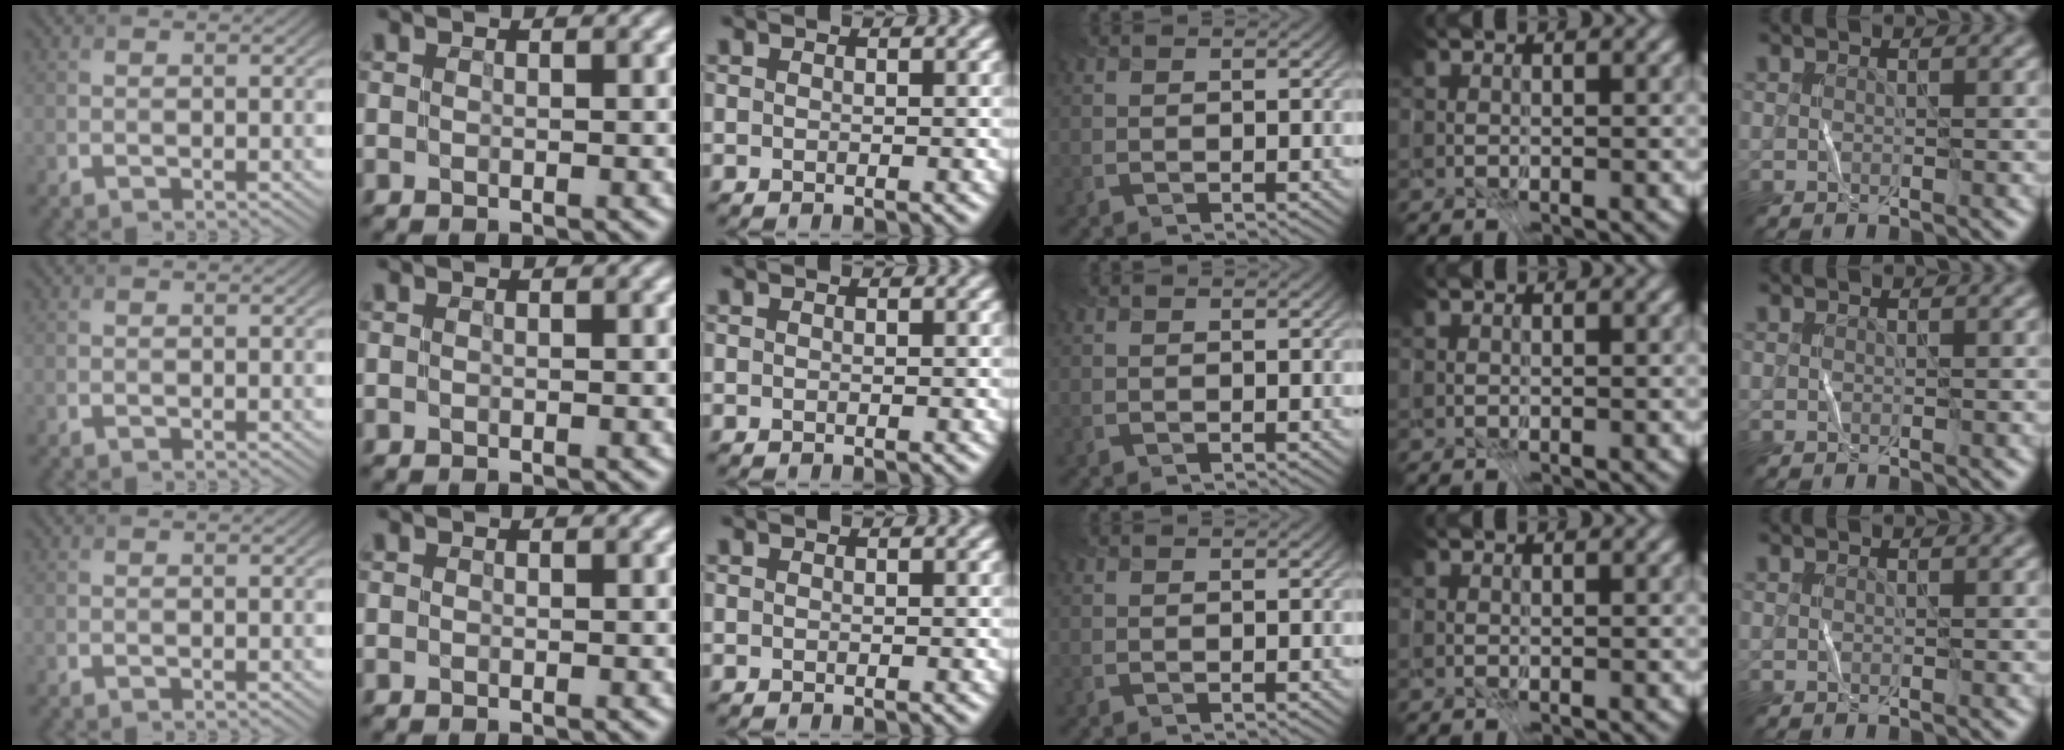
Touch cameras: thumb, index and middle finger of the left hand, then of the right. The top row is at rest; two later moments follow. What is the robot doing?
{"motion": "fold", "object": "coffee filter"}